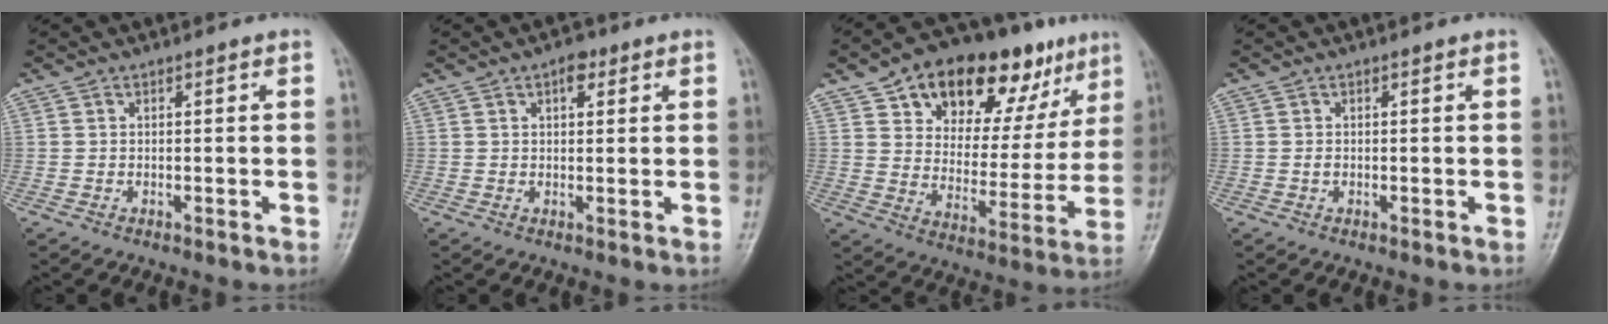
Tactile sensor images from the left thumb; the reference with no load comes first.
{"total": 3.0, "force": [1.5, 1.7, 2.0], "torque": [-0.019, -0.003, 0.021]}
{"total": 23.1, "force": [13.0, 12.6, 14.3], "torque": [-0.158, -0.019, 0.202]}
{"total": 0.6, "force": [0.0, 0.4, 0.4], "torque": [-0.008, 0.000, 0.000]}